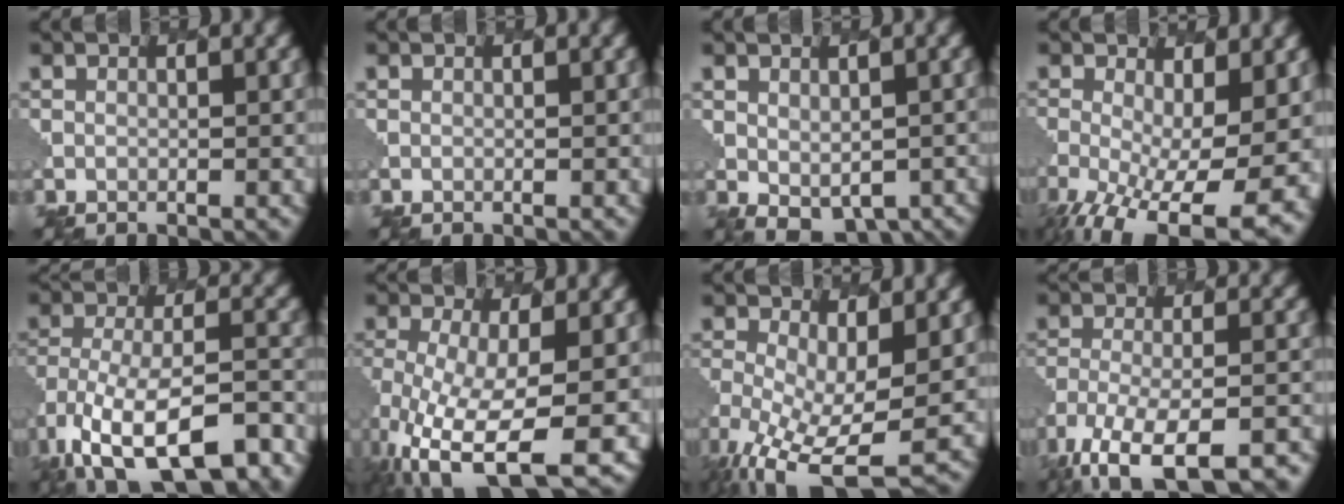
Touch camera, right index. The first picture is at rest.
{"total": 0.0}
{"total": 3.4, "force": [-0.2, 2.4, 2.4], "torque": [-0.038, -0.017, 0.008]}
{"total": 11.5, "force": [-3.9, 5.0, 9.6], "torque": [-0.179, -0.036, -0.052]}
{"total": 14.0, "force": [-8.8, 6.1, 9.0], "torque": [-0.179, -0.021, -0.125]}
{"total": 11.7, "force": [-4.5, 4.7, 9.7], "torque": [-0.194, -0.035, -0.067]}
{"total": 9.3, "force": [-3.0, 4.1, 7.8], "torque": [-0.163, -0.028, -0.047]}
{"total": 12.7, "force": [-9.7, 4.3, 7.0], "torque": [-0.134, -0.030, -0.139]}